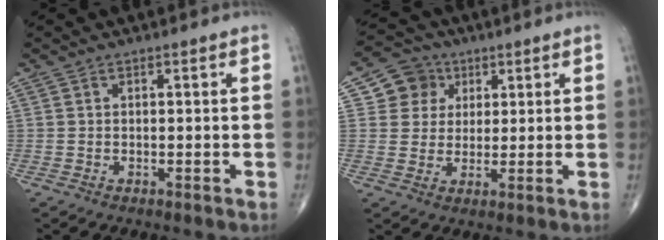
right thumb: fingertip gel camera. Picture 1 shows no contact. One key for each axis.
{"total": 6.7, "fx": 2.5, "fy": 6.1, "fz": 1.1, "tx": 0.016, "ty": -0.003, "tz": 0.039}